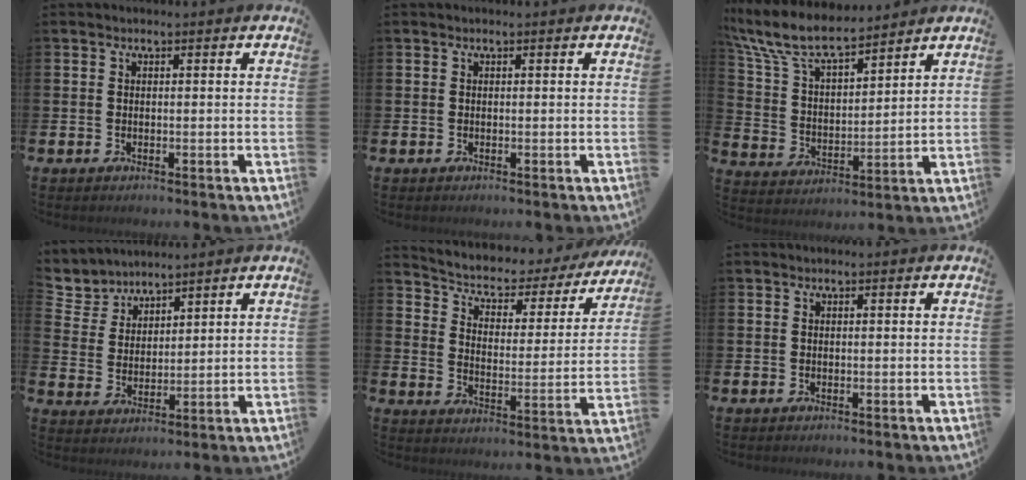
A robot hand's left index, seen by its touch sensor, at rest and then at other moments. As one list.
[{"total": 0.0}, {"total": 8.8, "force": [8.0, 1.9, 3.2], "torque": [-0.101, -0.041, 0.143]}, {"total": 4.8, "force": [4.5, 1.7, -0.4], "torque": [-0.022, -0.023, 0.082]}, {"total": 4.5, "force": [3.9, 1.9, 1.1], "torque": [-0.052, -0.031, 0.057]}, {"total": 0.0}]